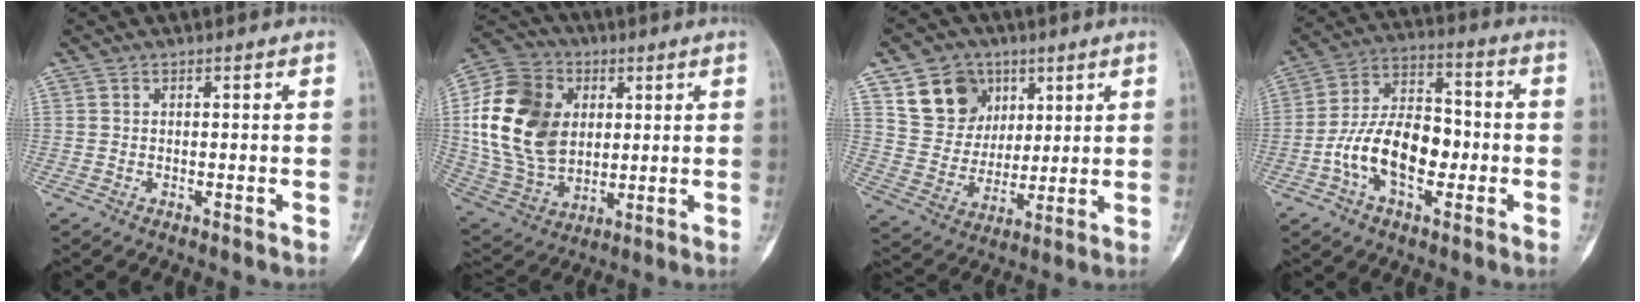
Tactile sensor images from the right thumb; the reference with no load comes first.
{"total": 21.3, "force": [3.5, 15.6, 14.0], "torque": [-0.260, -0.002, 0.073]}
{"total": 13.1, "force": [6.3, 10.6, 4.6], "torque": [-0.045, -0.024, 0.121]}
{"total": 14.6, "force": [-3.4, 8.6, 11.3], "torque": [-0.187, 0.042, -0.065]}